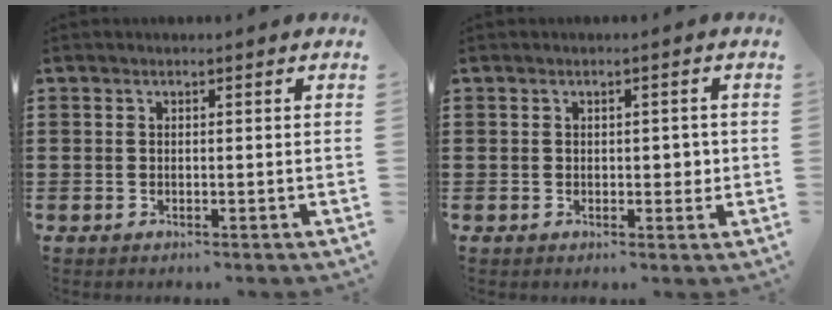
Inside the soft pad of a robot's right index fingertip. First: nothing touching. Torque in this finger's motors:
{"motor_torque": [0.40, 0.05, 0.05, 0.00]}